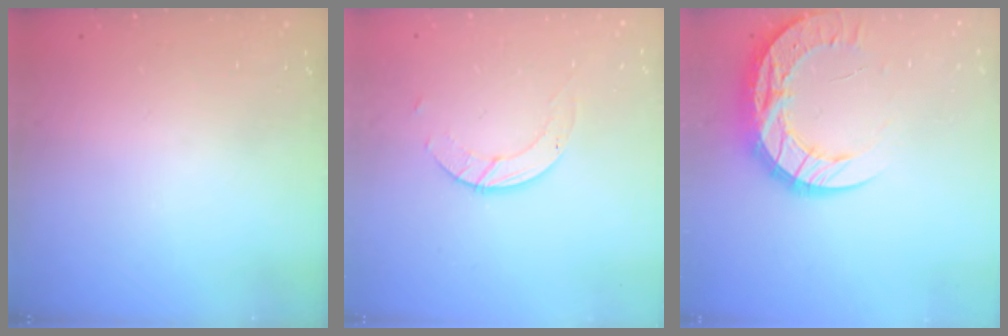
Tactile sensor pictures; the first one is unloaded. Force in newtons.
{"total": 3.0, "press": 3.0, "slide": 0.3}
{"total": 15.4, "press": 15.4, "slide": 1.1}